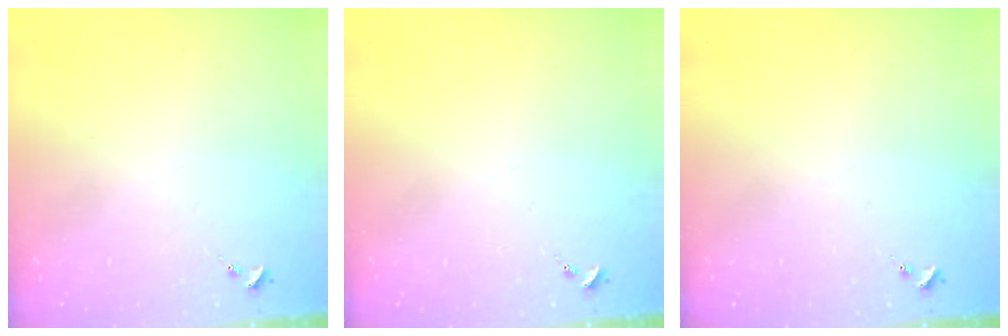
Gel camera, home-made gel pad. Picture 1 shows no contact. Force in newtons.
{"total": 0.0}
{"total": 0.0}